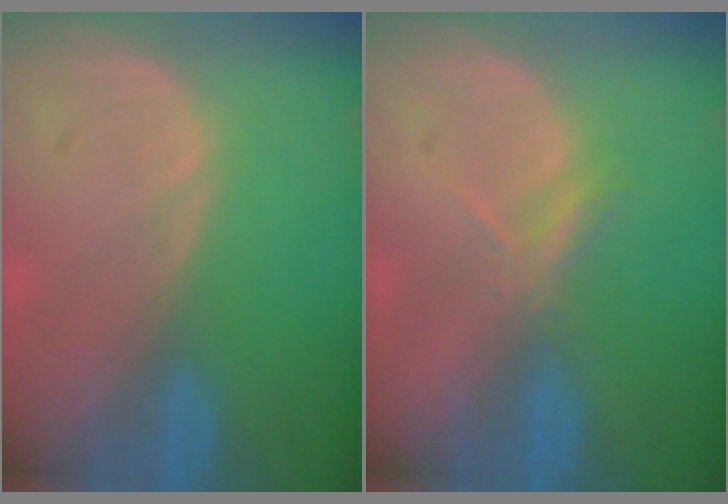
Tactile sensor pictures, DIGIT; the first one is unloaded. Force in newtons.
{"total": 2.3, "press": 2.1, "slide": 0.9}